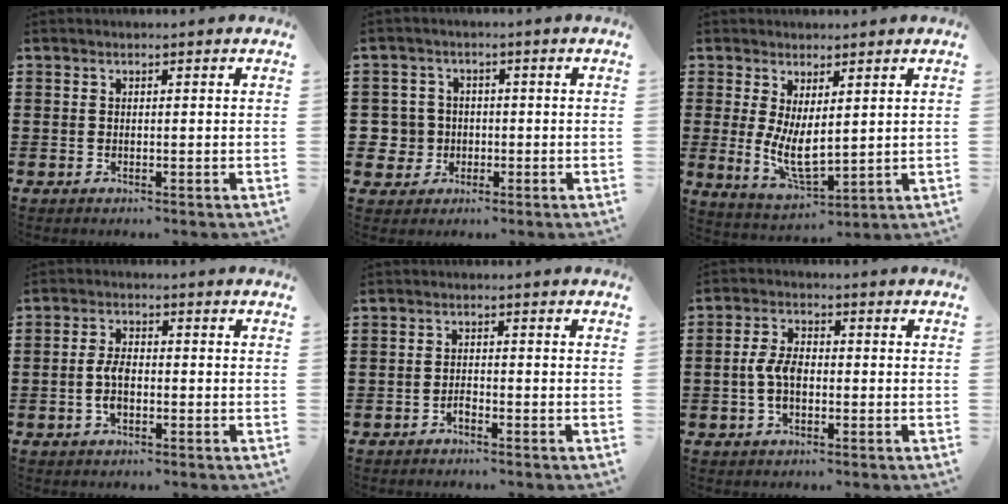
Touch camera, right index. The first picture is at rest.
{"total": 4.6, "force": [-0.8, 4.5, 0.8], "torque": [-0.041, 0.010, -0.018]}
{"total": 6.8, "force": [0.8, 3.0, 6.1], "torque": [-0.109, -0.009, 0.015]}
{"total": 4.1, "force": [-0.8, 1.9, 3.5], "torque": [-0.080, -0.002, -0.018]}
{"total": 1.3, "force": [-1.1, 0.4, 0.6], "torque": [-0.015, -0.003, -0.020]}
{"total": 4.7, "force": [-0.8, 2.4, 4.0], "torque": [-0.101, -0.005, -0.023]}